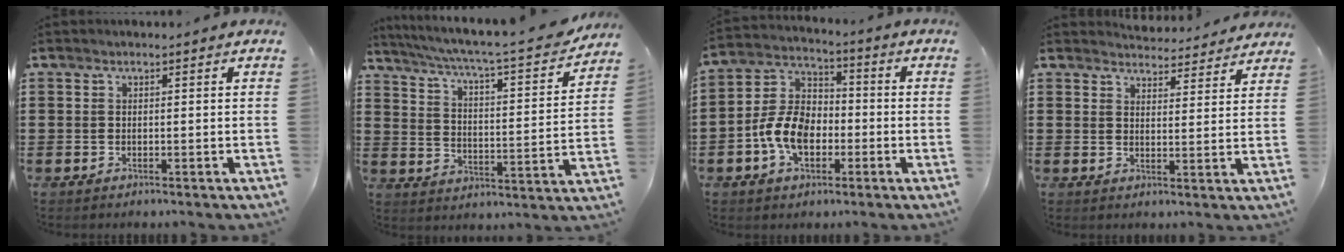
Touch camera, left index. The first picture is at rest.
{"total": 5.1, "force": [4.4, 0.1, 2.7], "torque": [-0.076, -0.038, 0.064]}
{"total": 8.7, "force": [-3.0, 5.7, 5.8], "torque": [-0.144, 0.011, -0.064]}
{"total": 4.0, "force": [4.0, 0.4, 0.1], "torque": [-0.008, -0.023, 0.071]}